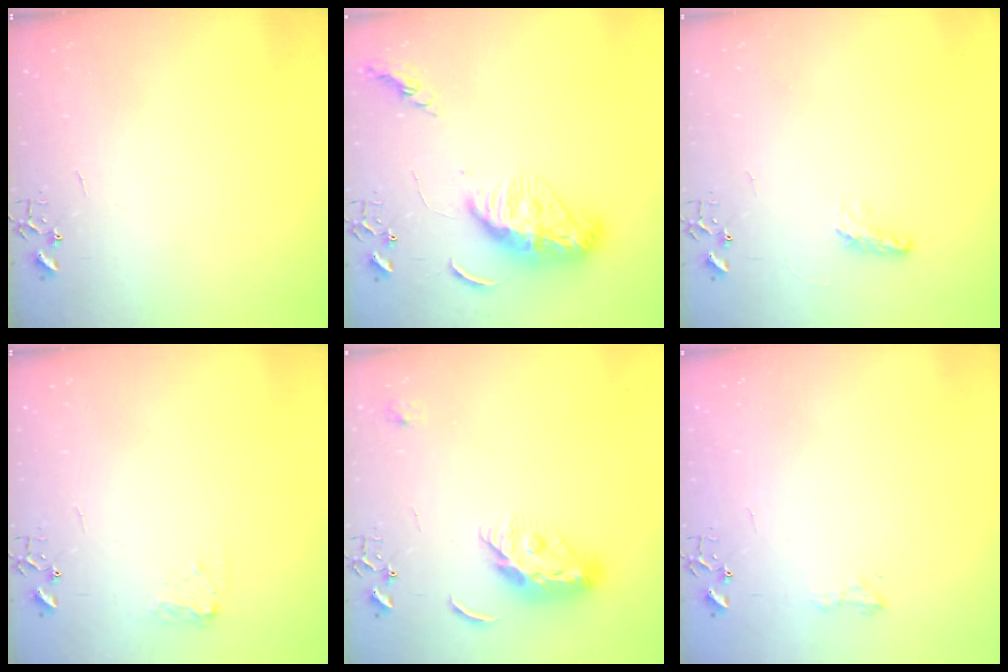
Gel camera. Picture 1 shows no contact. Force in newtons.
{"total": 13.0, "press": 13.0, "slide": 1.2}
{"total": 6.5, "press": 6.4, "slide": 0.7}
{"total": 6.6, "press": 6.6, "slide": 0.2}
{"total": 11.3, "press": 11.3, "slide": 0.7}
{"total": 5.6, "press": 5.6, "slide": 0.6}